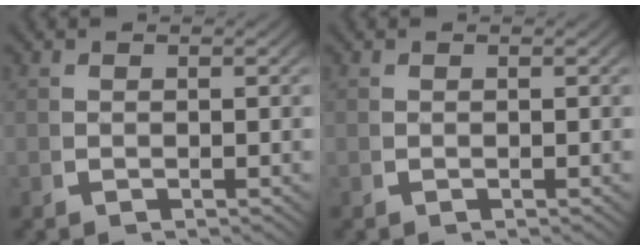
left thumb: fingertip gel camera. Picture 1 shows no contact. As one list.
[{"total": 0.0}]